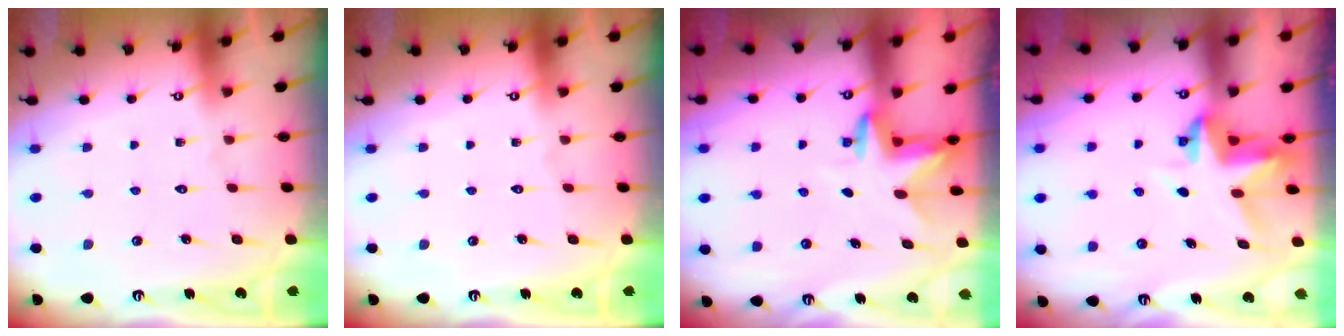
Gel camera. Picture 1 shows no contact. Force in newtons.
{"total": 0.0}
{"total": 3.4, "press": 3.4, "slide": 0.3}
{"total": 4.5, "press": 4.5, "slide": 0.1}